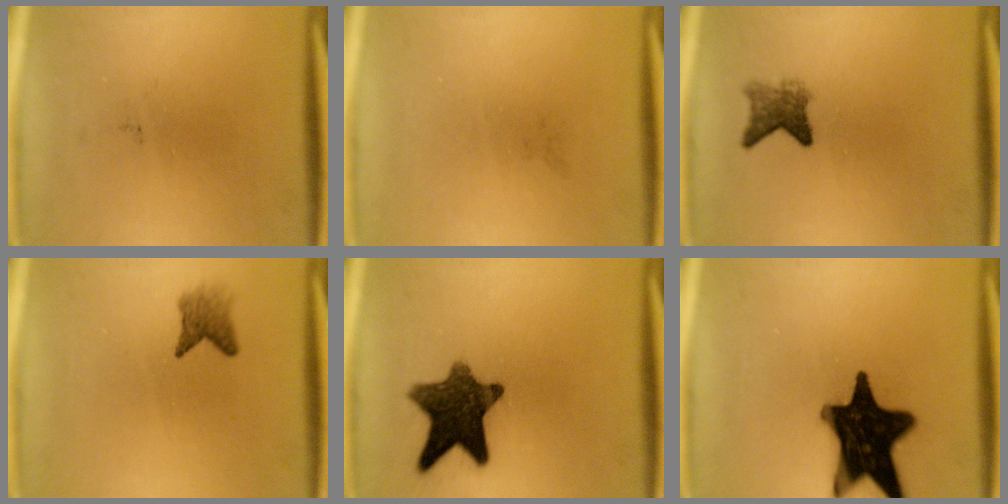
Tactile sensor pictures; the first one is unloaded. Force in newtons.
{"total": 0.0}
{"total": 3.1}
{"total": 2.4}
{"total": 11.5}
{"total": 19.2}